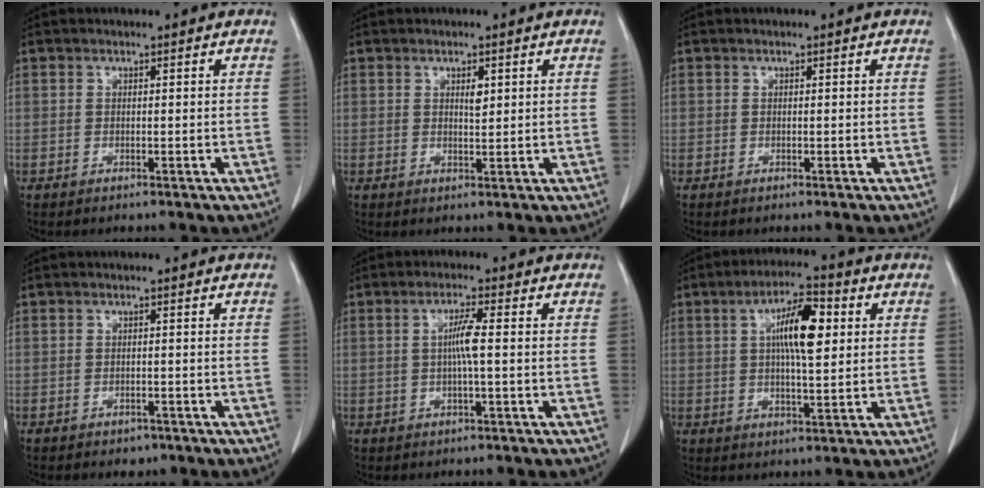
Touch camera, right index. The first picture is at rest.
{"total": 1.8, "force": [0.7, 0.6, 1.5], "torque": [-0.026, -0.003, 0.013]}
{"total": 0.0}
{"total": 1.6, "force": [-1.0, 1.1, 0.6], "torque": [-0.011, 0.002, -0.004]}
{"total": 3.7, "force": [0.1, 0.1, 3.7], "torque": [-0.071, 0.004, 0.002]}
{"total": 9.3, "force": [2.2, 2.2, 8.8], "torque": [-0.155, 0.013, 0.036]}